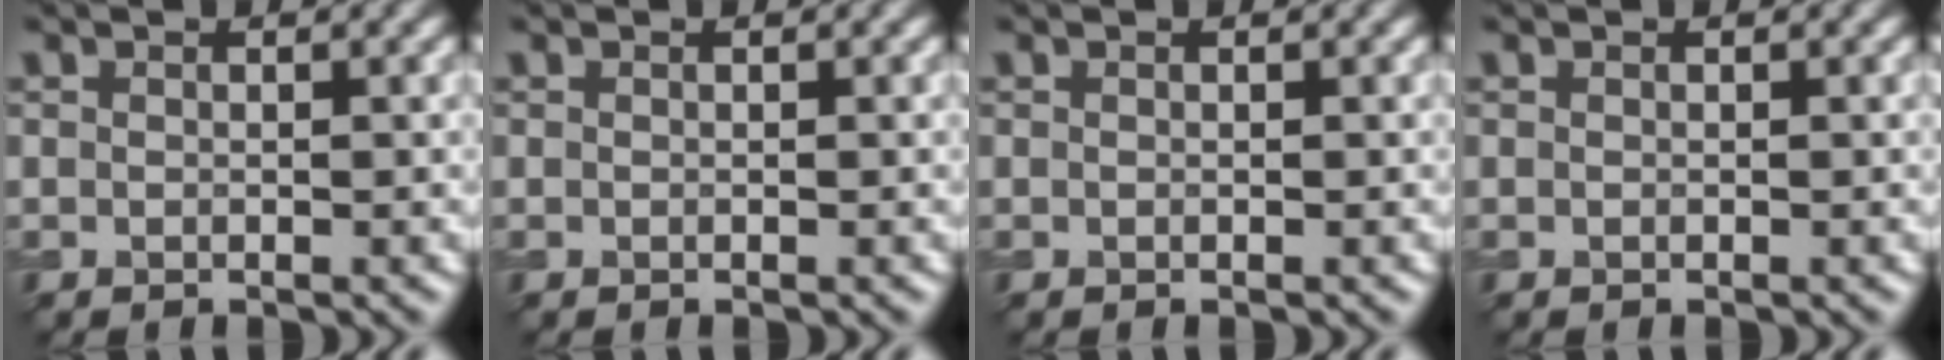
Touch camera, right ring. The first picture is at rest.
{"total": 0.0}
{"total": 0.0}
{"total": 0.0}